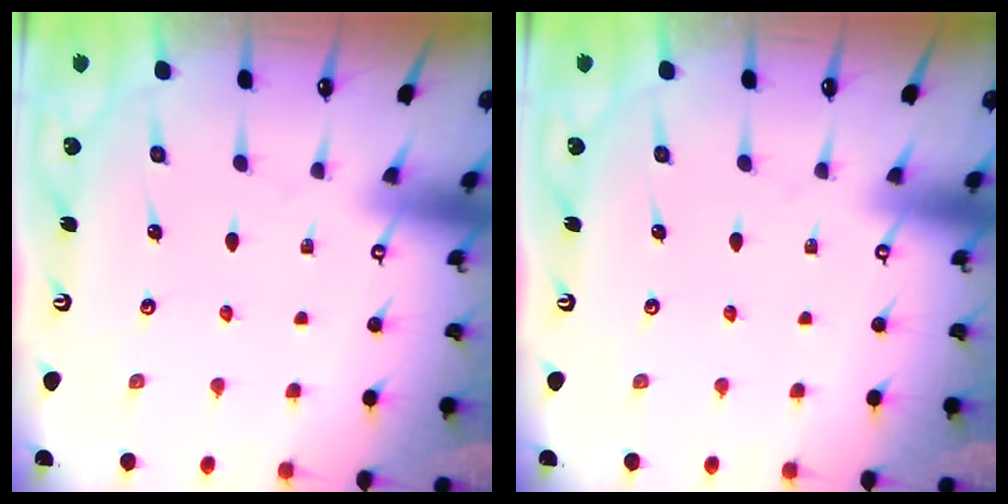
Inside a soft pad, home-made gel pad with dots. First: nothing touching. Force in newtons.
{"total": 0.0}